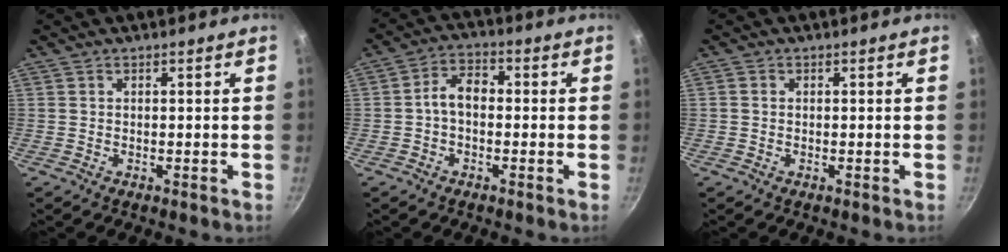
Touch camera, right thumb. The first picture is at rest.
{"total": 5.4, "force": [-0.6, 3.6, 4.0], "torque": [-0.058, 0.022, -0.023]}
{"total": 0.6, "force": [-0.1, 0.6, 0.2], "torque": [-0.003, 0.003, -0.003]}